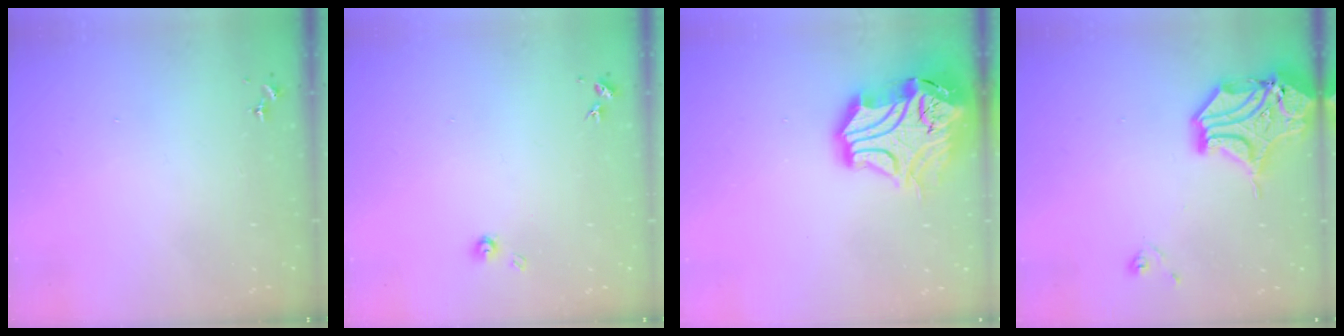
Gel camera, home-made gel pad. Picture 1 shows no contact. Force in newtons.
{"total": 4.3, "press": 4.3, "slide": 0.3}
{"total": 19.5, "press": 19.3, "slide": 2.9}
{"total": 16.5, "press": 16.3, "slide": 2.5}